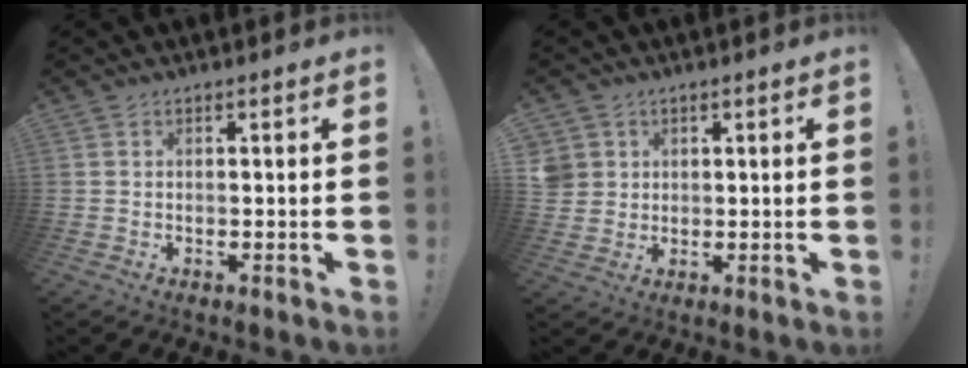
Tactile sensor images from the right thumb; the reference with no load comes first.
{"total": 4.4, "force": [1.8, 4.0, 0.7], "torque": [-0.010, -0.007, 0.037]}